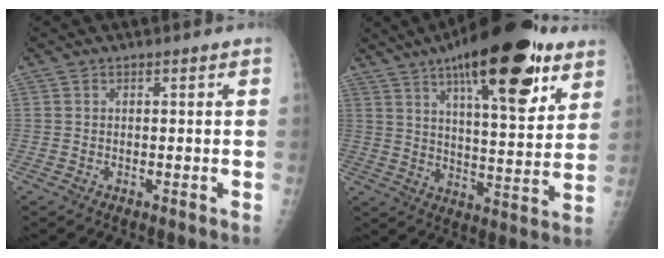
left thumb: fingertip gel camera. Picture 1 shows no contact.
{"total": 23.5, "force": [13.4, 7.5, 17.8], "torque": [-0.243, -0.042, 0.203]}